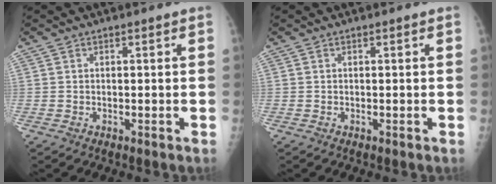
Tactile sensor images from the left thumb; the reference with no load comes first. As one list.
[{"total": 0.0}]